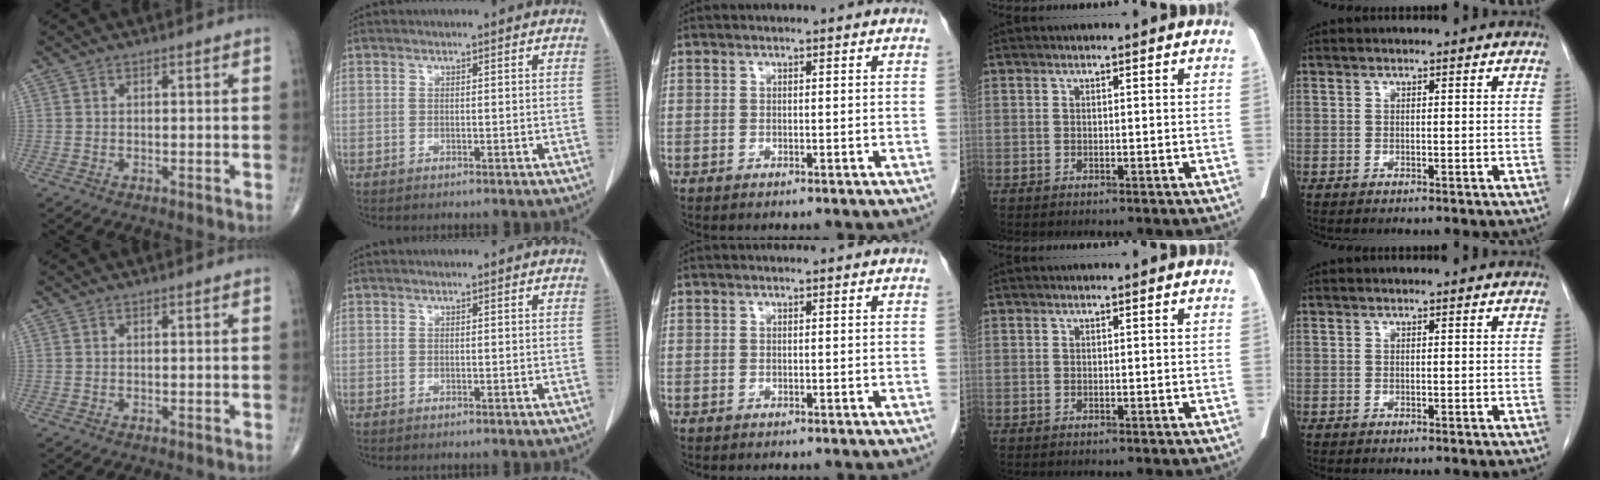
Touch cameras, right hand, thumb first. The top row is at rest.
{}